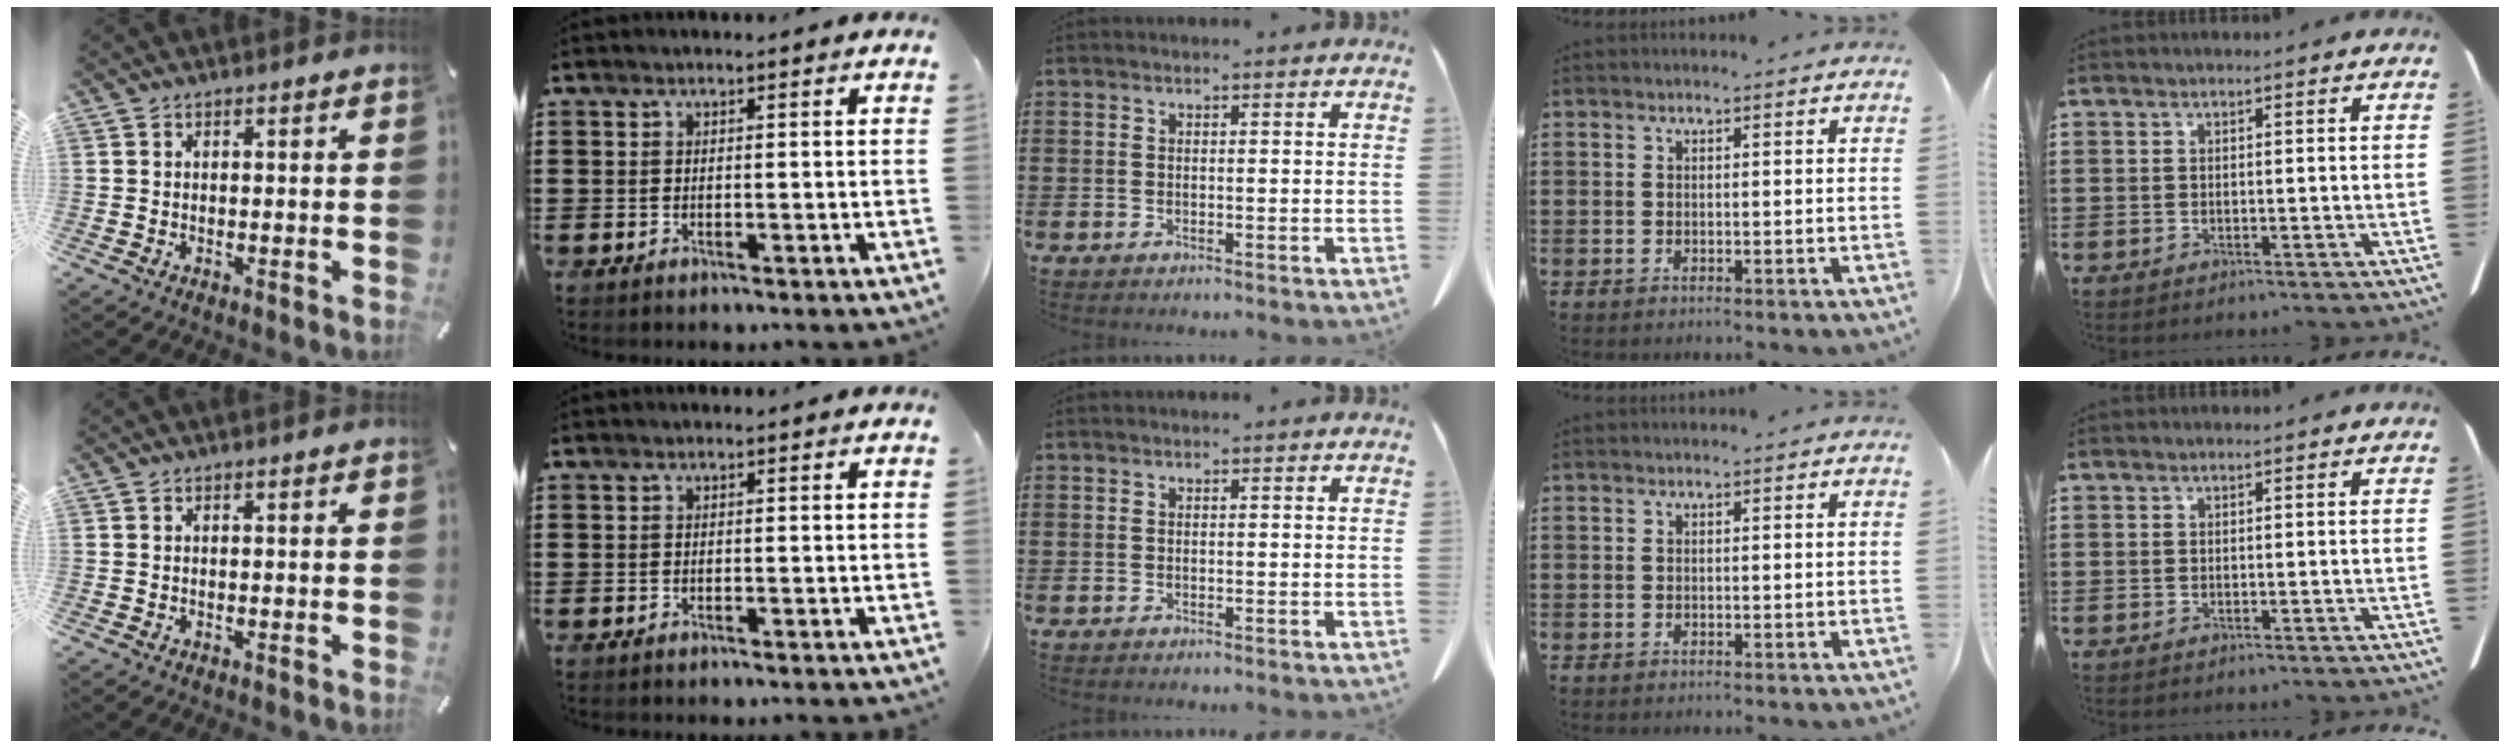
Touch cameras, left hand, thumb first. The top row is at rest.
{}